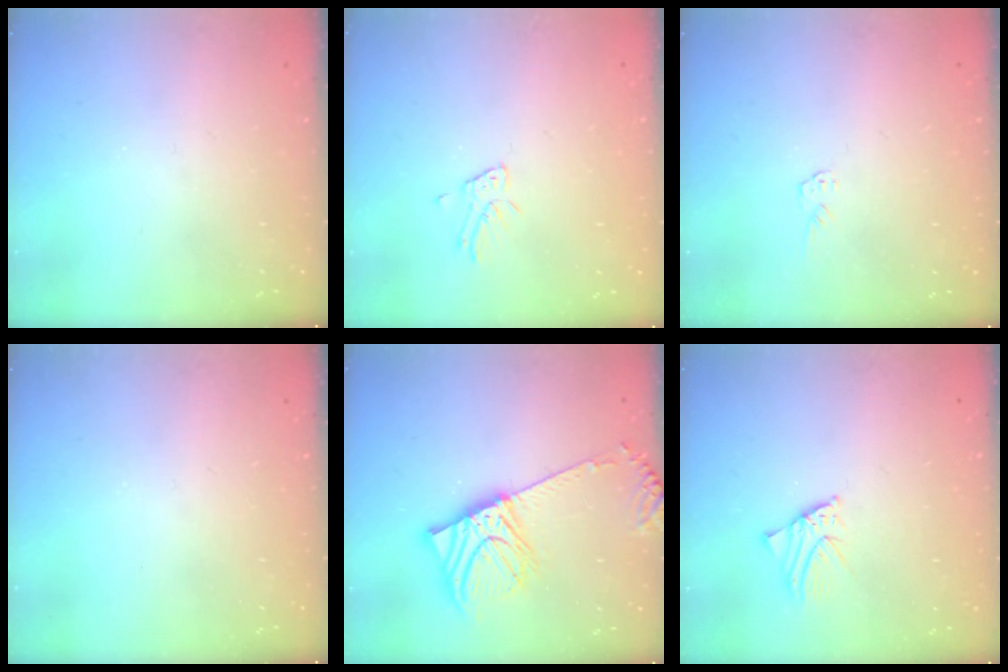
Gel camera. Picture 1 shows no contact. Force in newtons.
{"total": 3.7, "press": 3.6, "slide": 0.3}
{"total": 4.3, "press": 4.3, "slide": 0.1}
{"total": 0.0}
{"total": 10.9, "press": 10.6, "slide": 2.2}
{"total": 1.5, "press": 1.5, "slide": 0.0}